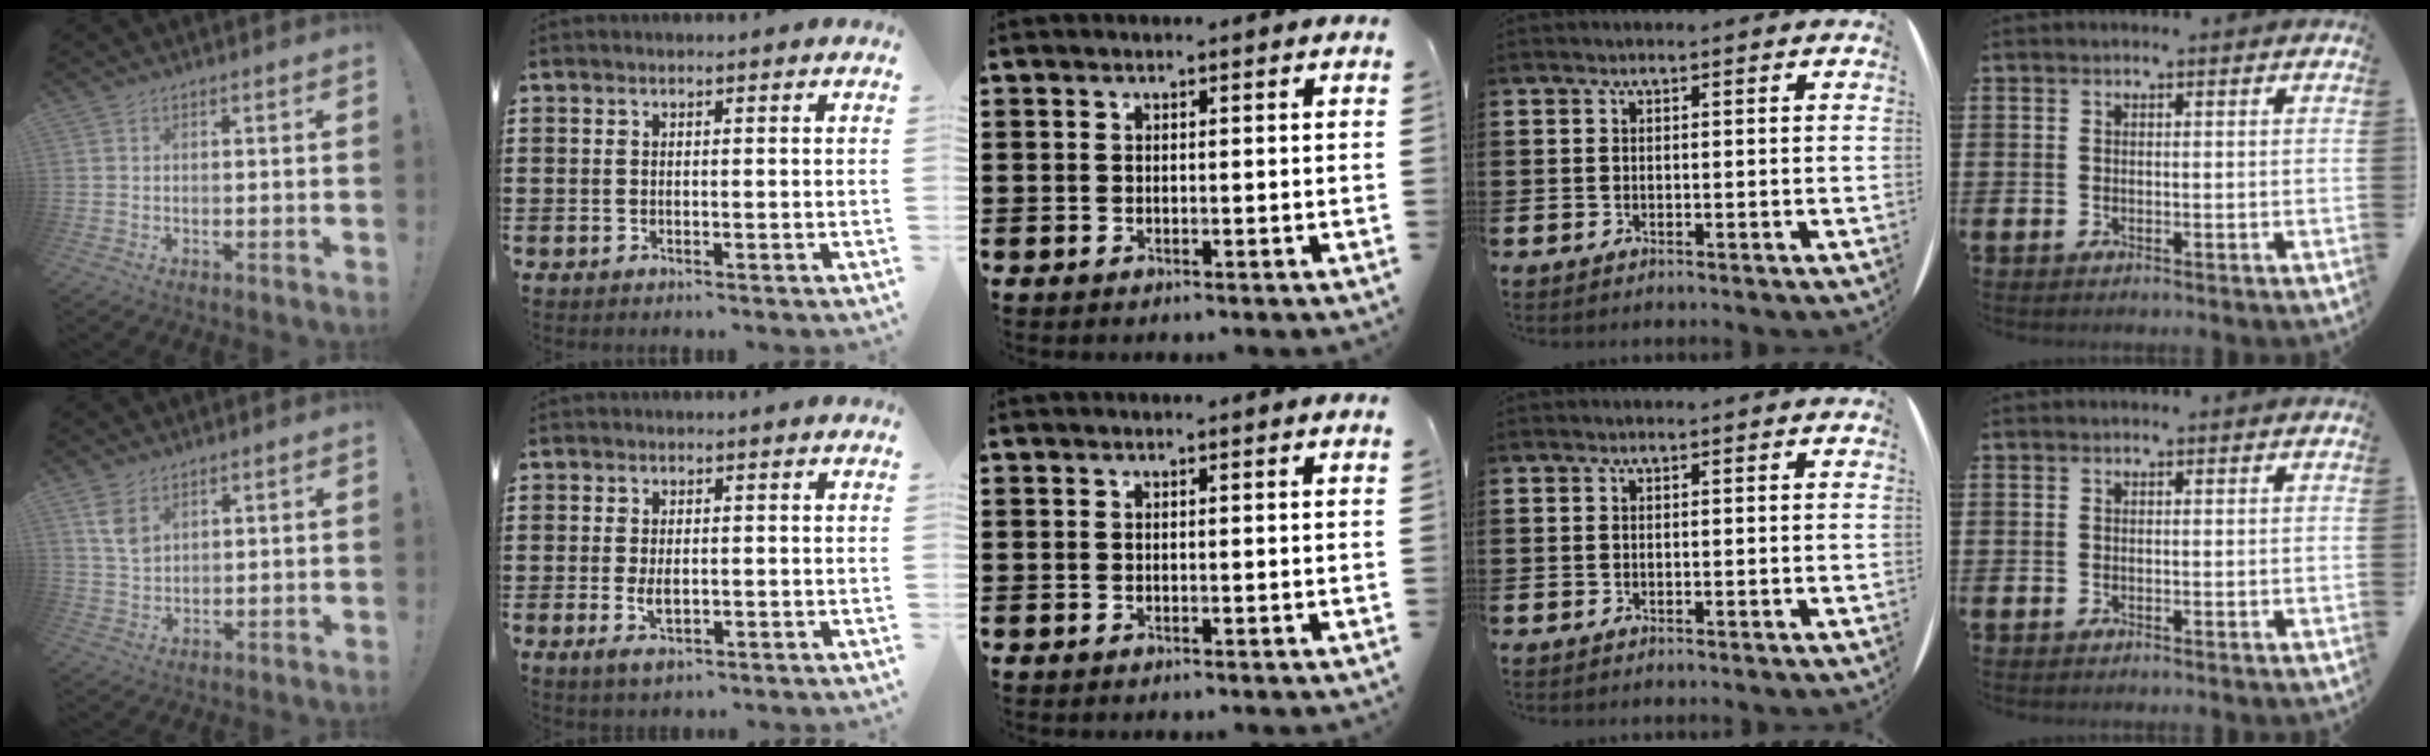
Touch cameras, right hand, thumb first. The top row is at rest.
{"thumb": {"total": 5.7, "force": [3.0, 3.3, 3.4], "torque": [-0.042, -0.017, 0.054]}, "index": {"total": 3.1, "force": [-0.5, 1.4, 2.7], "torque": [-0.059, -0.003, -0.010]}}